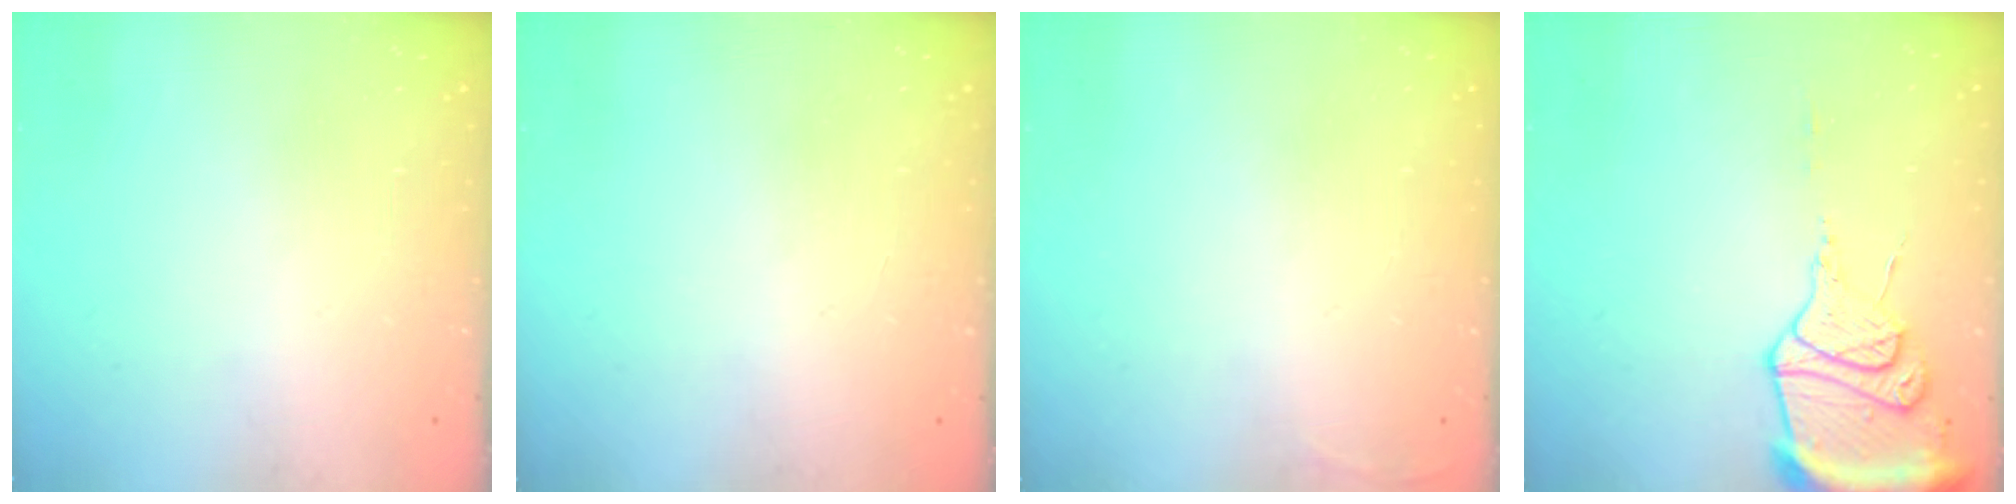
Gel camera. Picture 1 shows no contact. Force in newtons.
{"total": 1.0, "press": 0.0, "slide": 1.0}
{"total": 2.7, "press": 2.6, "slide": 1.0}
{"total": 14.1, "press": 14.1, "slide": 1.3}